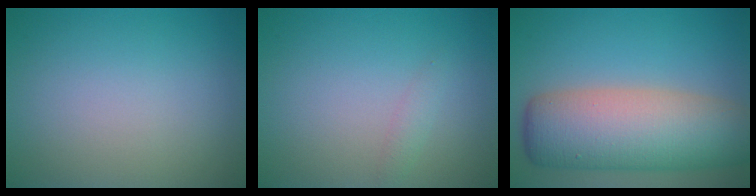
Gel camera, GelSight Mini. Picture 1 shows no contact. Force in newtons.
{"total": 0.9, "press": 0.9, "slide": 0.1}
{"total": 10.8, "press": 10.8, "slide": 0.4}